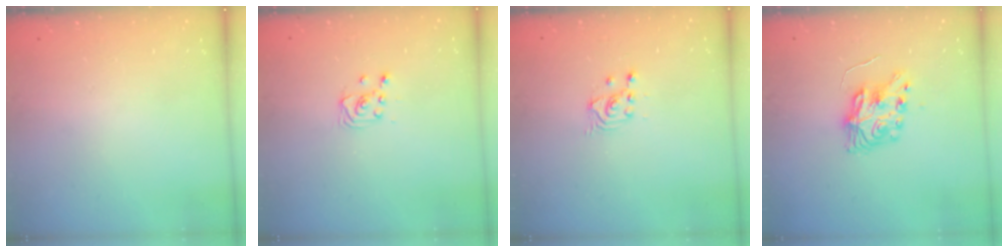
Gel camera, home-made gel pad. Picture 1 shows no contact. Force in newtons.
{"total": 2.9, "press": 2.9, "slide": 0.4}
{"total": 2.7, "press": 2.7, "slide": 0.2}
{"total": 8.5, "press": 8.5, "slide": 0.3}